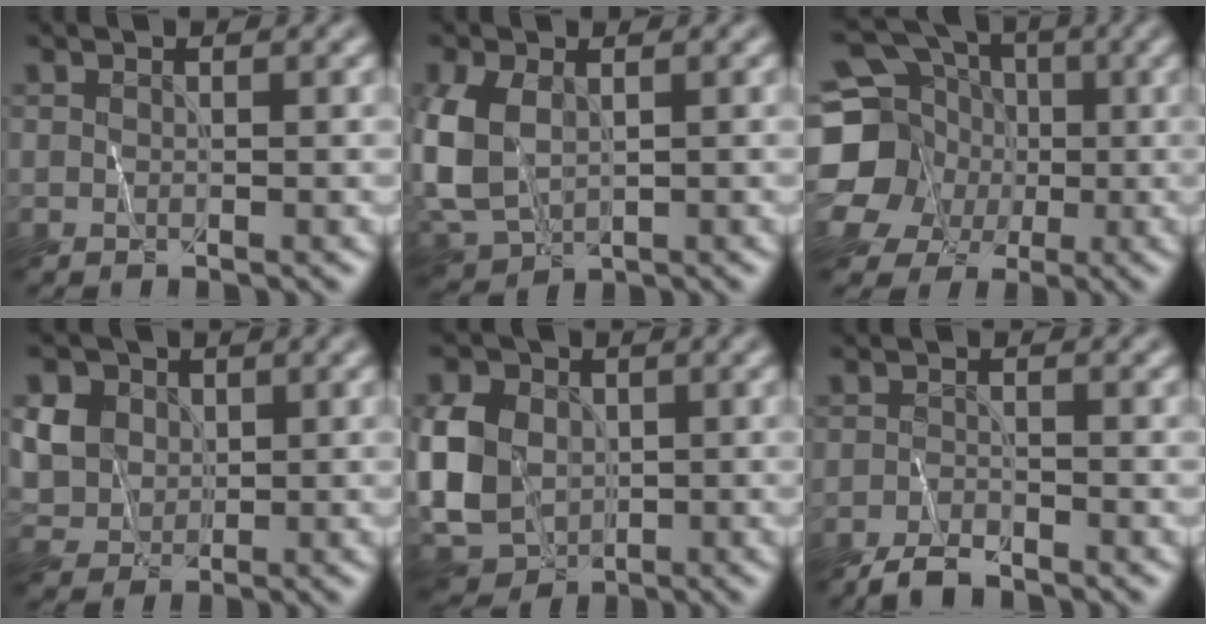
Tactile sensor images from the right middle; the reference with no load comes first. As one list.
[{"total": 6.2, "force": [0.4, 4.3, 4.5], "torque": [-0.119, -0.004, 0.009]}, {"total": 16.9, "force": [0.7, 15.6, 6.4], "torque": [-0.186, 0.006, -0.024]}, {"total": 6.3, "force": [2.2, 5.2, 2.7], "torque": [-0.076, 0.016, 0.037]}, {"total": 9.0, "force": [-0.2, 6.8, 5.8], "torque": [-0.128, 0.005, -0.019]}, {"total": 2.3, "force": [-1.9, 0.7, 1.1], "torque": [-0.022, 0.000, -0.040]}]